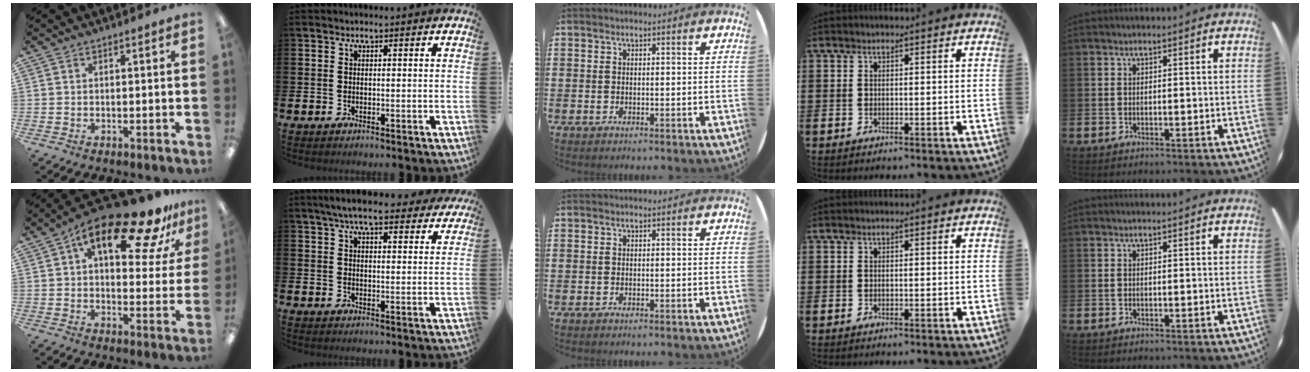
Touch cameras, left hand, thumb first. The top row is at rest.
{"thumb": {"total": 19.6, "force": [11.4, 7.9, 13.9], "torque": [-0.209, -0.054, 0.182]}, "index": {"total": 7.0, "force": [6.3, 1.3, 2.7], "torque": [-0.058, -0.022, 0.110]}}